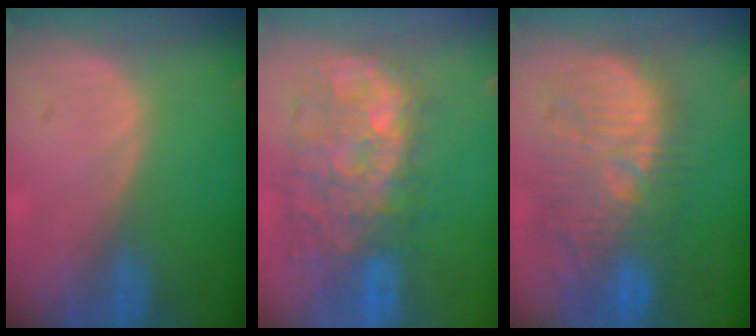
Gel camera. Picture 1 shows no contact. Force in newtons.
{"total": 11.3, "press": 10.5, "slide": 4.1}
{"total": 12.0, "press": 11.5, "slide": 3.4}